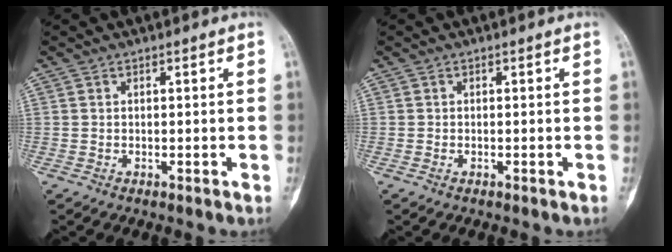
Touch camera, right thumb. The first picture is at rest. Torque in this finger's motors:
{"motor_torque": [-0.26, -0.03, -0.16, -0.01, -0.02]}